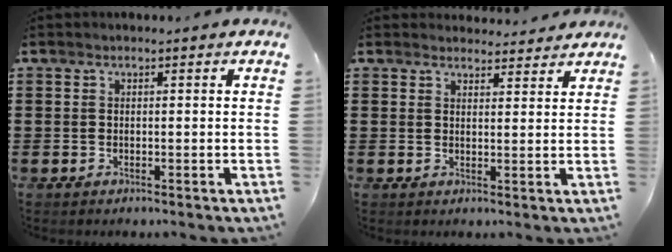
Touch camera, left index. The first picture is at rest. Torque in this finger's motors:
{"motor_torque": [0.00, 0.00, -0.02, -0.05]}